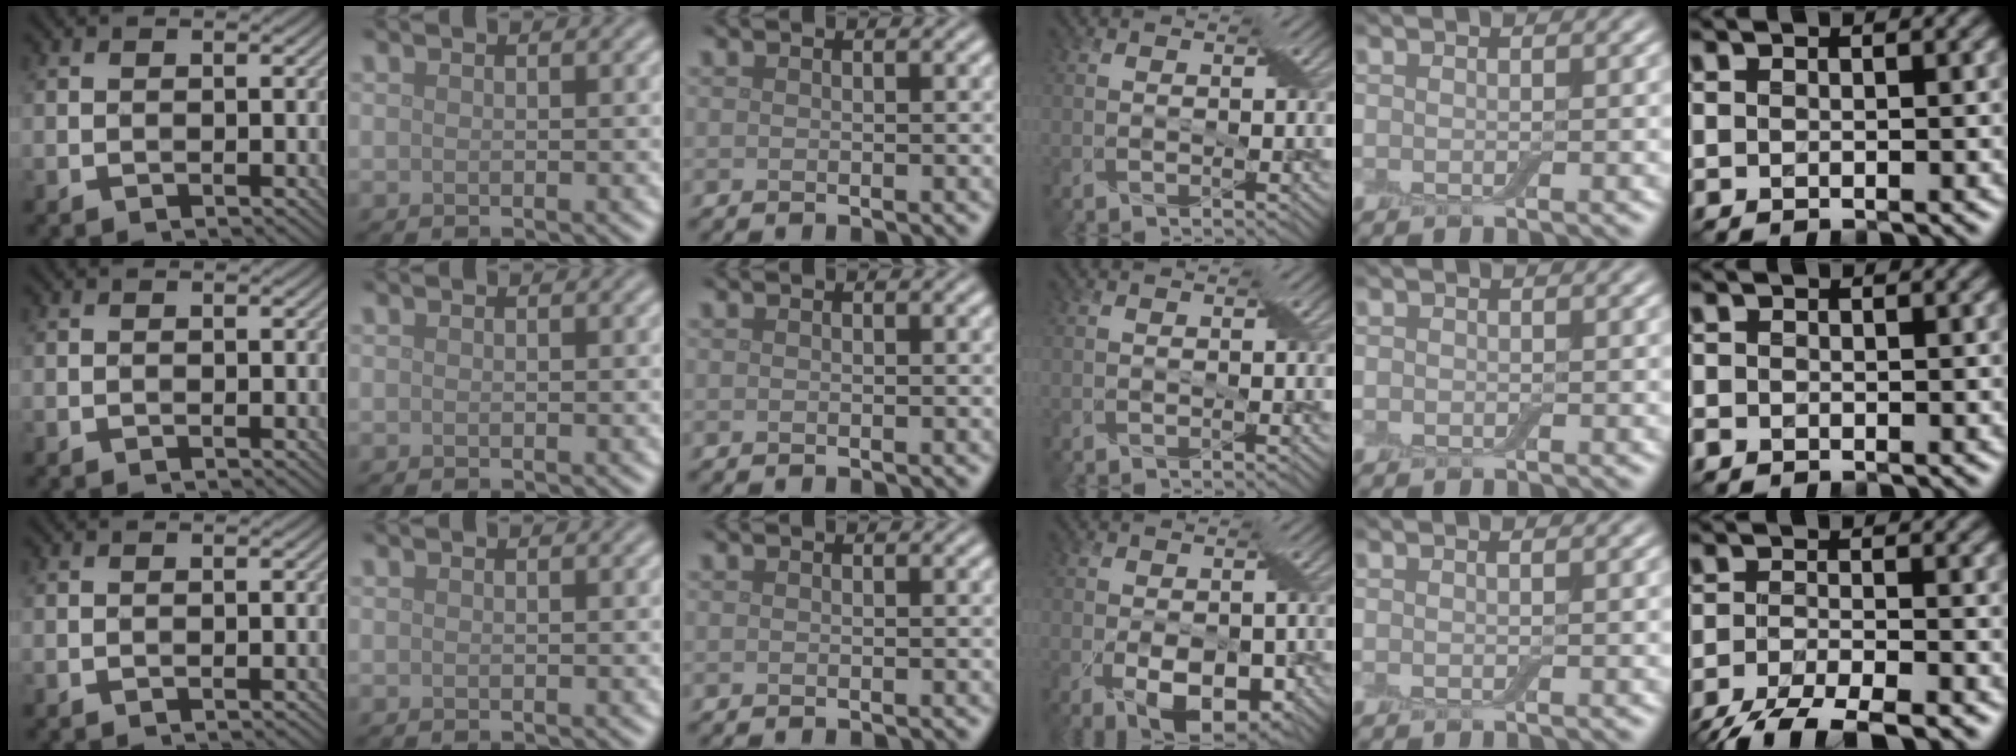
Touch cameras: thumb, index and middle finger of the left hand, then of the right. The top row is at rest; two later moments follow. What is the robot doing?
{"motion": "peel", "object": "adhesive wrap"}